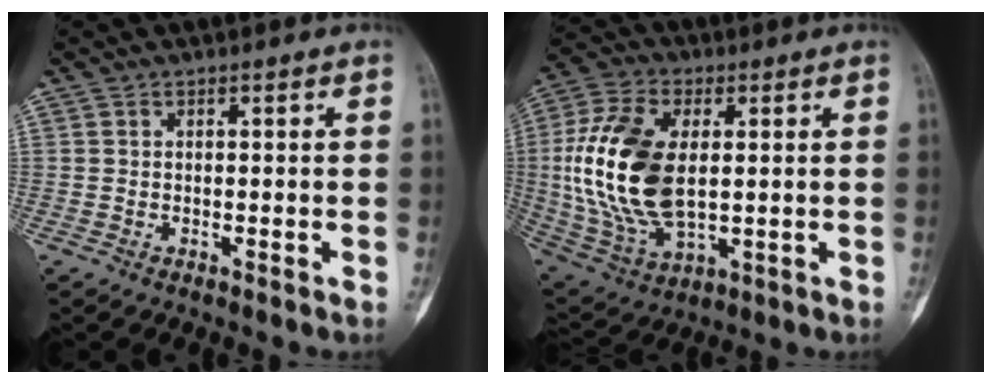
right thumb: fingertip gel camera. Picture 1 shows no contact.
{"total": 20.1, "force": [1.5, 11.4, 16.5], "torque": [-0.337, -0.010, 0.034]}